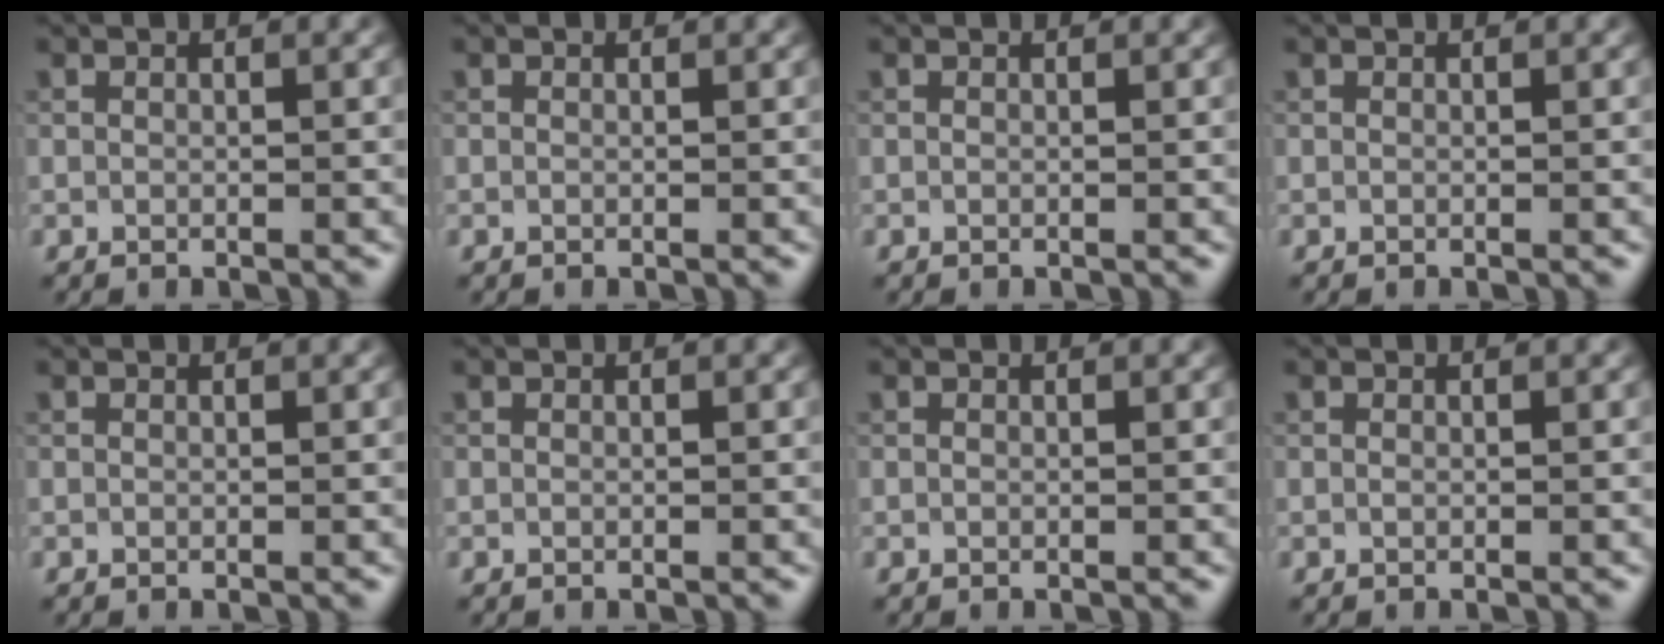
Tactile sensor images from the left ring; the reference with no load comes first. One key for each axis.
{"total": 0.0}
{"total": 0.0}
{"total": 0.0}
{"total": 0.5, "fx": 0.5, "fy": 0.0, "fz": 0.1, "tx": -0.003, "ty": 0.001, "tz": 0.005}
{"total": 0.0}
{"total": 0.0}
{"total": 0.0}